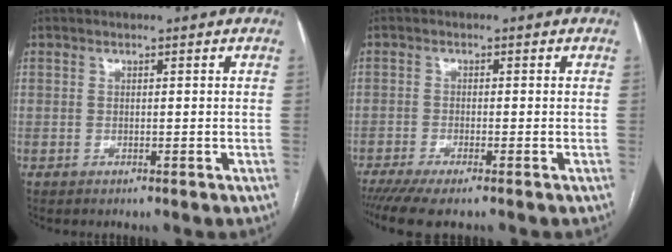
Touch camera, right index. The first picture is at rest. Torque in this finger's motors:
{"motor_torque": [0.98, -0.96, 0.41, 0.13]}